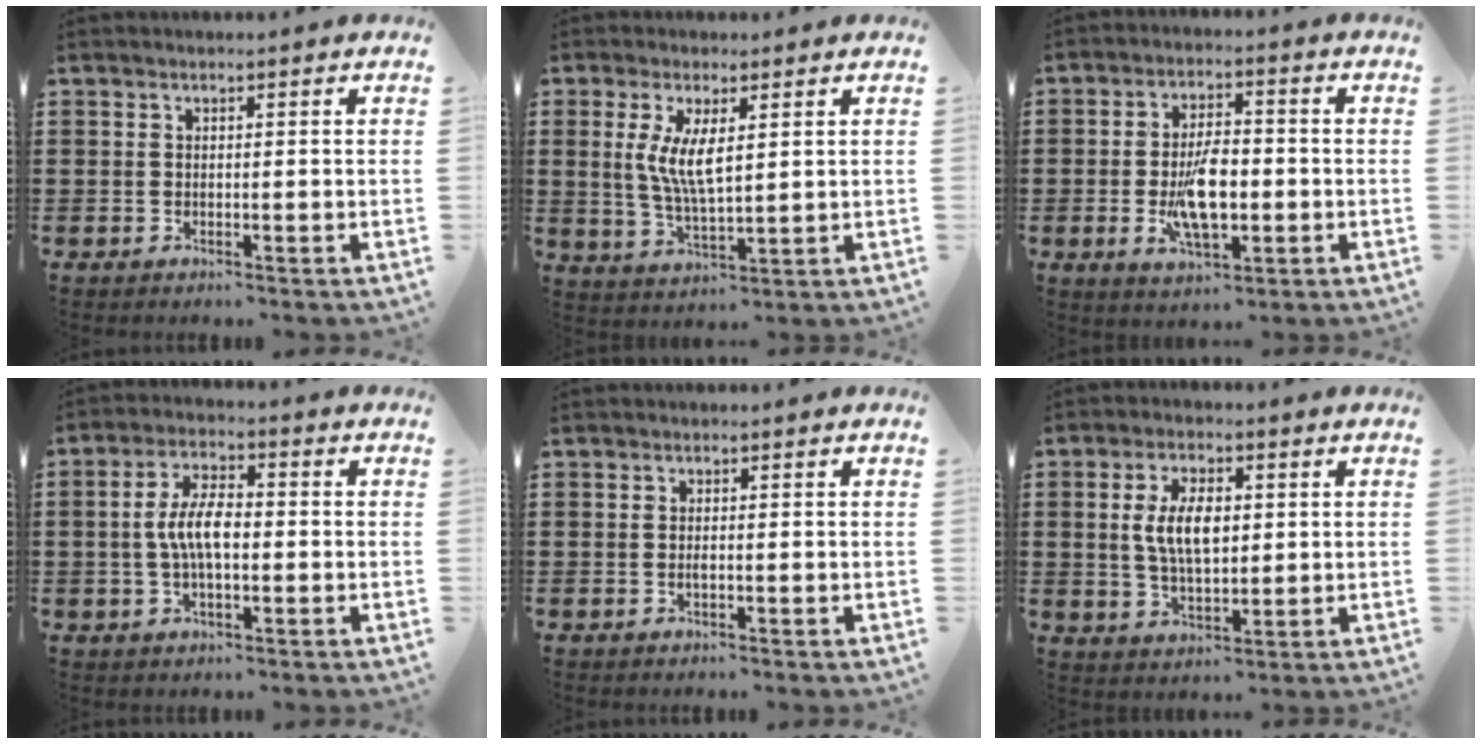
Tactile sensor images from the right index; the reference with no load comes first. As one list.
[{"total": 6.4, "force": [1.3, 2.1, 5.9], "torque": [-0.118, 0.004, 0.023]}, {"total": 8.6, "force": [-1.5, 3.8, 7.6], "torque": [-0.147, -0.004, -0.032]}, {"total": 6.8, "force": [-0.4, 2.9, 6.1], "torque": [-0.131, 0.000, -0.013]}, {"total": 0.7, "force": [-0.2, 0.1, 0.6], "torque": [-0.013, -0.003, -0.003]}, {"total": 7.1, "force": [0.8, 3.5, 6.2], "torque": [-0.122, 0.006, 0.009]}]